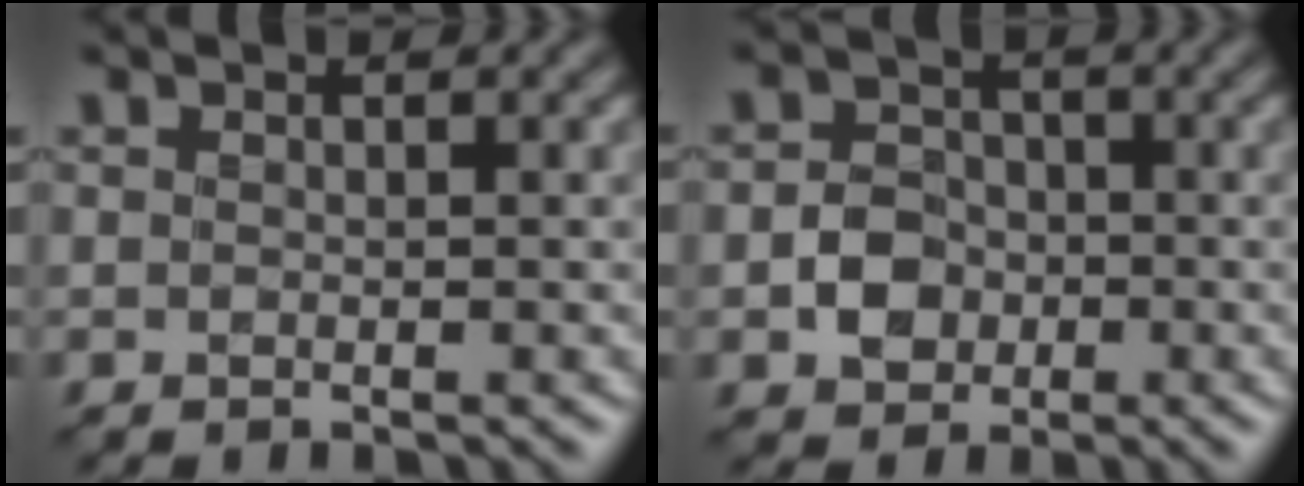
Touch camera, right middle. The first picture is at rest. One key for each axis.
{"total": 2.8, "fx": -0.8, "fy": 2.5, "fz": 1.2, "tx": -0.016, "ty": 0.004, "tz": -0.019}